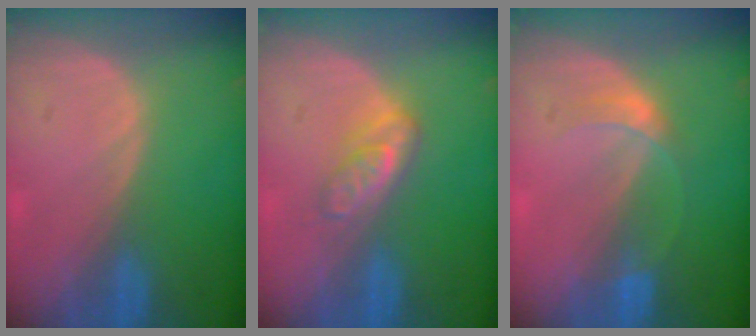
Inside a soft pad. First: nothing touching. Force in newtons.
{"total": 4.8, "press": 4.2, "slide": 2.3}
{"total": 2.9, "press": 2.9, "slide": 0.1}